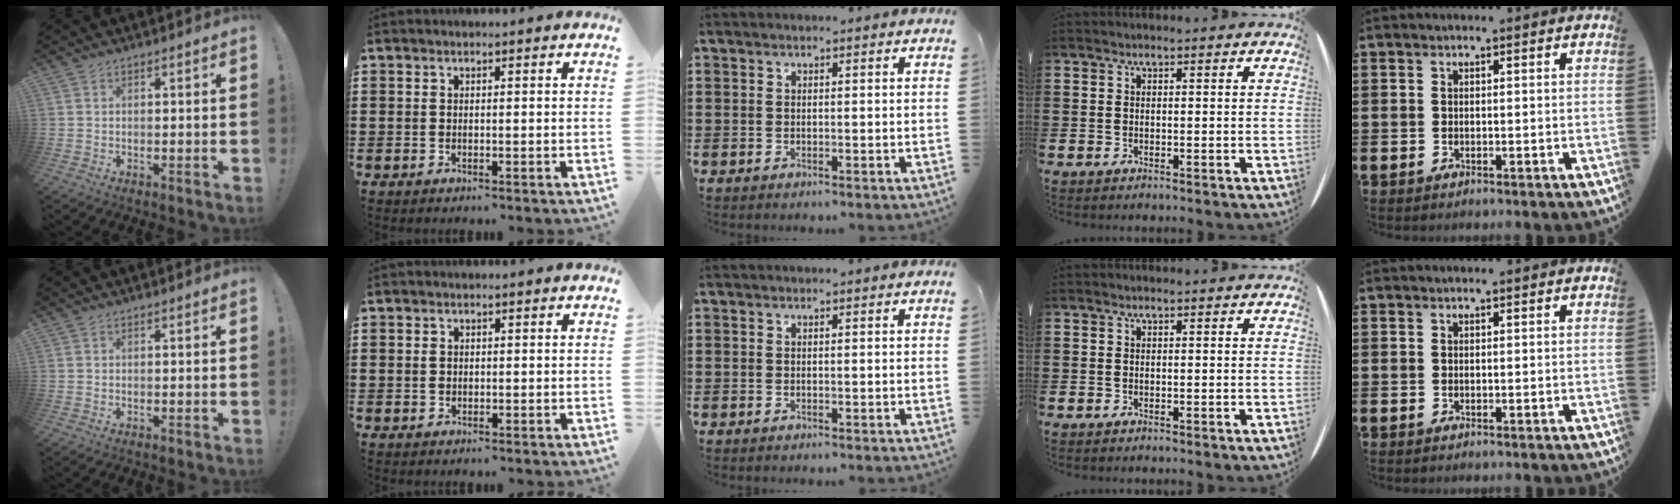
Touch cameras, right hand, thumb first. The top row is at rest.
{"index": {"total": 0.8, "force": [0.1, 0.6, 0.6], "torque": [-0.015, 0.001, 0.002]}}